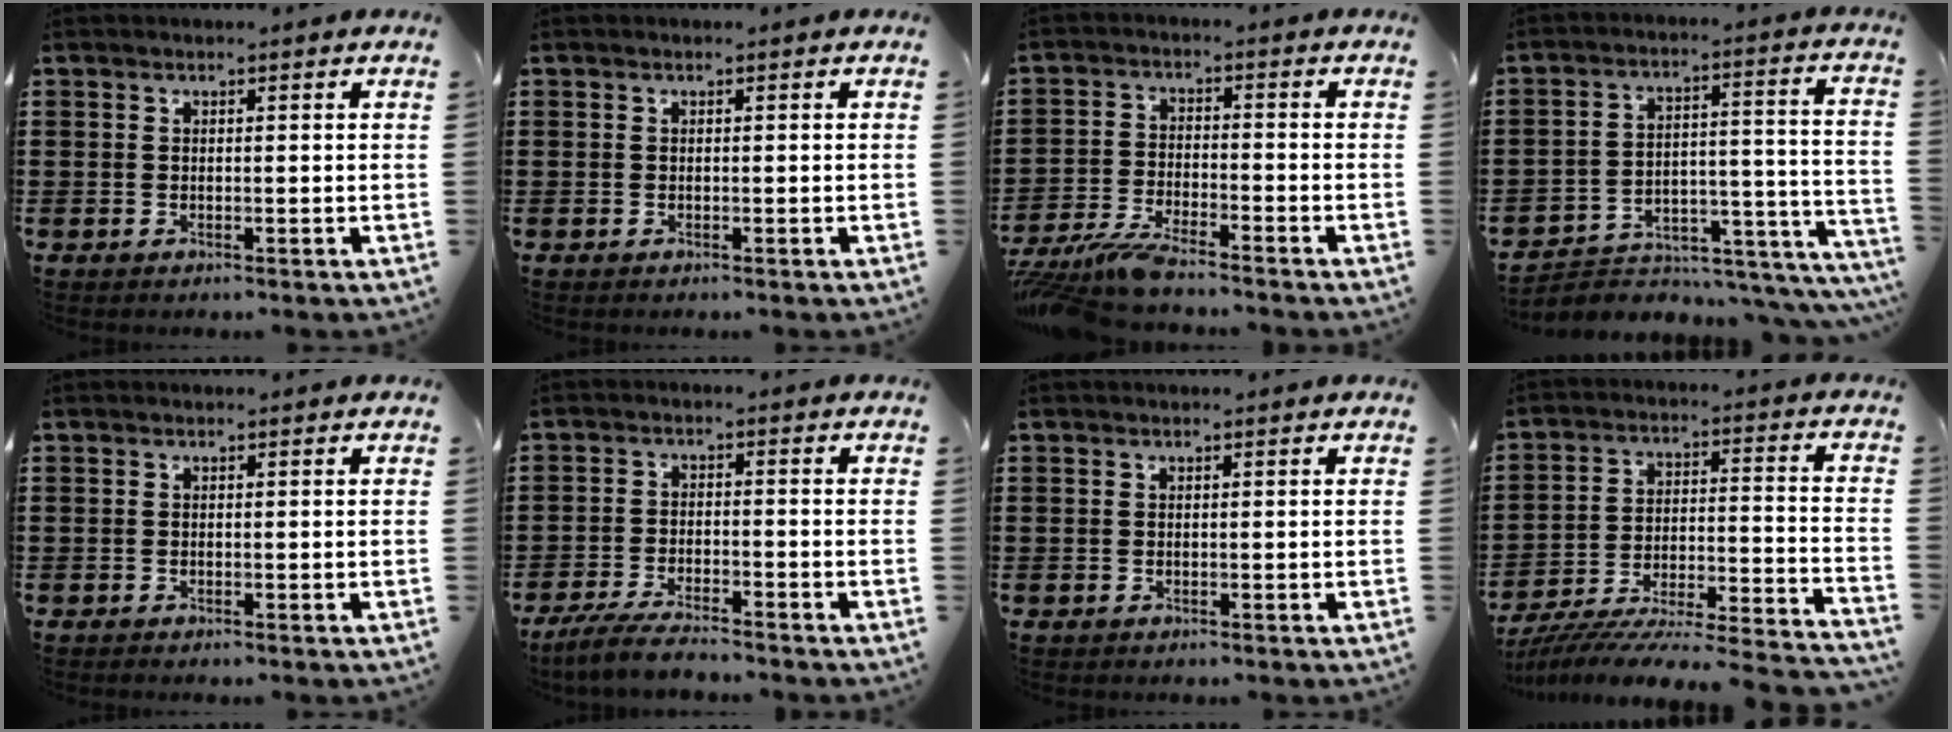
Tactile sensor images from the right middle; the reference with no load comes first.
{"total": 0.0}
{"total": 5.8, "force": [-5.3, 0.3, 2.4], "torque": [-0.064, -0.015, -0.105]}
{"total": 3.4, "force": [-3.0, 1.6, 0.6], "torque": [-0.019, -0.005, -0.062]}
{"total": 0.0}
{"total": 4.5, "force": [-4.1, 0.3, 1.7], "torque": [-0.043, -0.006, -0.083]}
{"total": 0.0}
{"total": 5.5, "force": [-5.1, -0.3, 1.9], "torque": [-0.039, -0.020, -0.110]}